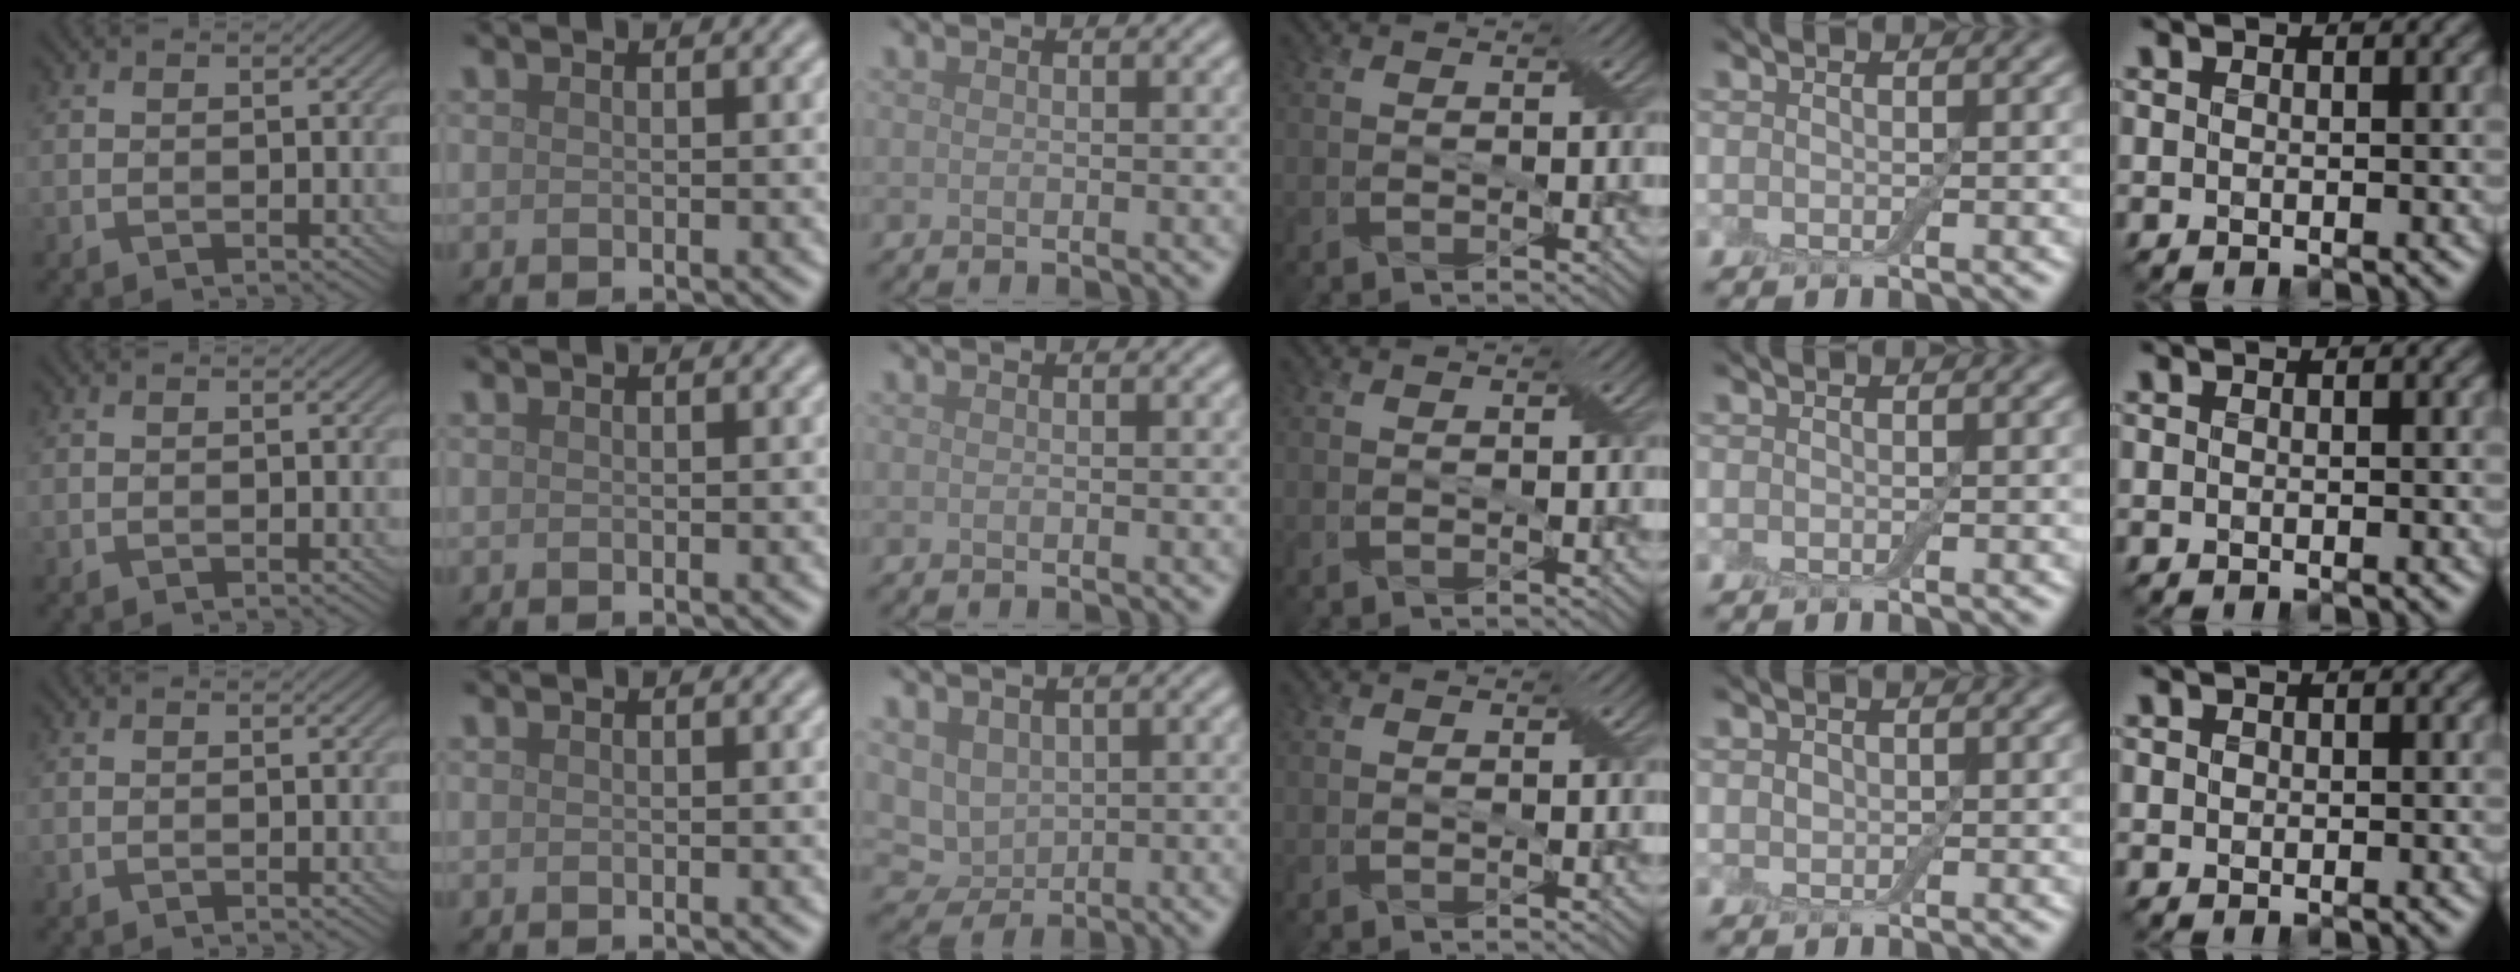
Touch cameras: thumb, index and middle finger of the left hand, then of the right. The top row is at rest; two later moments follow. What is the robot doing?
{"motion": "extract", "object": "drawer"}